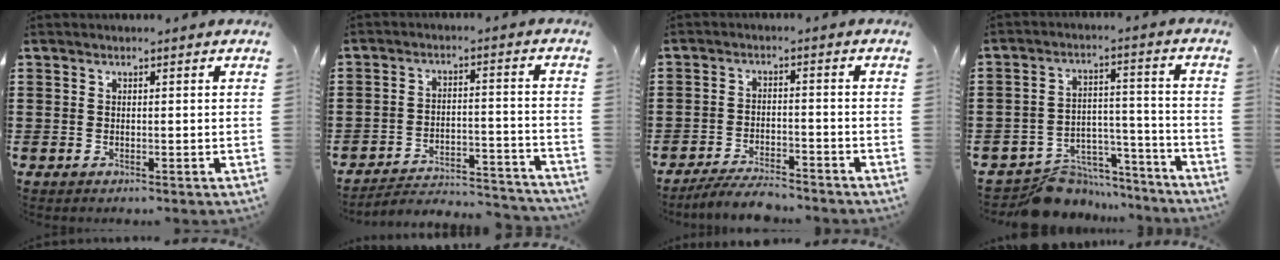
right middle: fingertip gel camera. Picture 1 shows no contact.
{"total": 3.6, "force": [-3.5, 0.5, 1.0], "torque": [-0.031, -0.002, -0.079]}
{"total": 4.8, "force": [-4.5, 0.6, 1.5], "torque": [-0.023, 0.003, -0.088]}
{"total": 8.1, "force": [-7.6, 2.6, 1.1], "torque": [-0.013, 0.031, -0.145]}